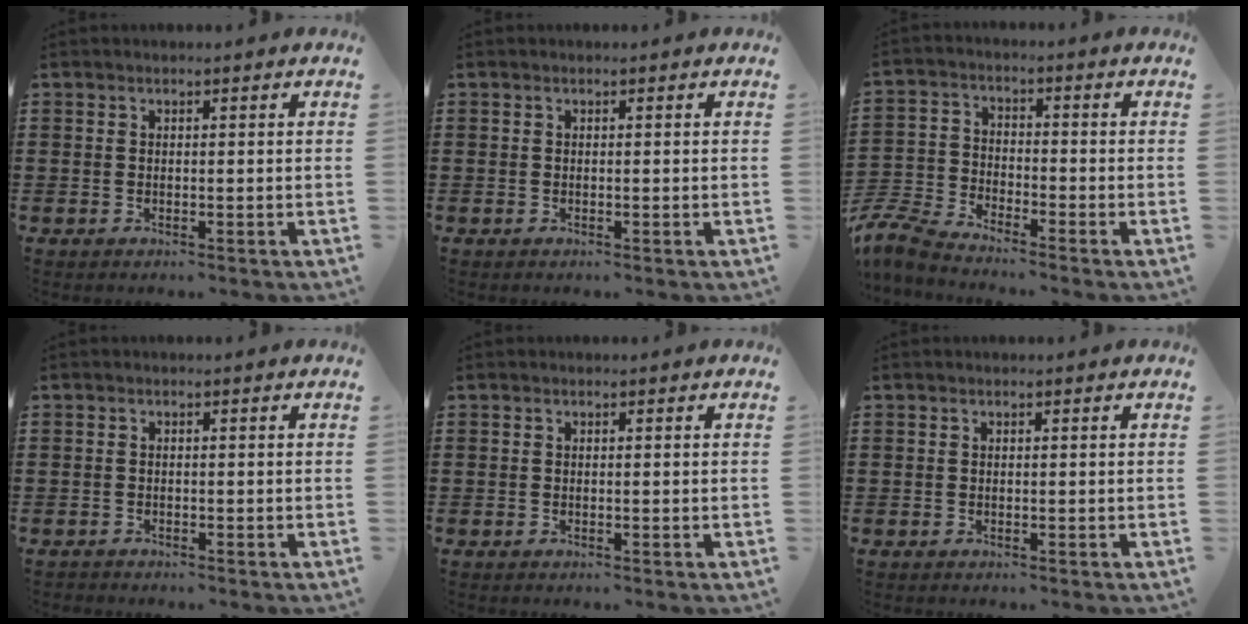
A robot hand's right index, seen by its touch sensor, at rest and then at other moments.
{"total": 0.0}
{"total": 5.7, "force": [-5.5, 0.6, 1.3], "torque": [-0.056, -0.004, -0.117]}
{"total": 0.8, "force": [-0.7, 0.3, -0.1], "torque": [0.000, 0.004, -0.018]}
{"total": 0.0}
{"total": 0.0}